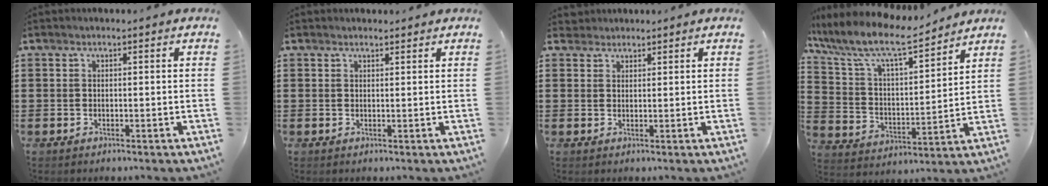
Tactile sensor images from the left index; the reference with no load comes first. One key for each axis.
{"total": 0.8, "fx": 0.8, "fy": 0.3, "fz": 0.1, "tx": -0.003, "ty": 0.001, "tz": 0.016}
{"total": 1.7, "fx": 1.5, "fy": 0.7, "fz": 0.0, "tx": -0.004, "ty": 0.005, "tz": 0.031}
{"total": 9.4, "fx": 7.7, "fy": 1.8, "fz": 5.0, "tx": -0.129, "ty": -0.044, "tz": 0.129}